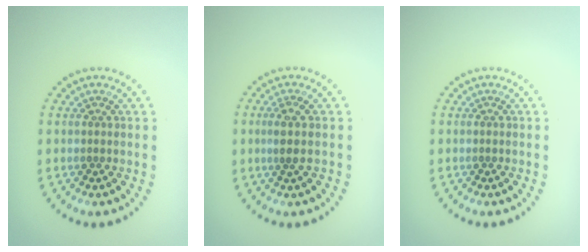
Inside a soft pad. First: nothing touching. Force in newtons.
{"total": 1.4, "press": 1.0, "slide": 0.9}
{"total": 0.0}